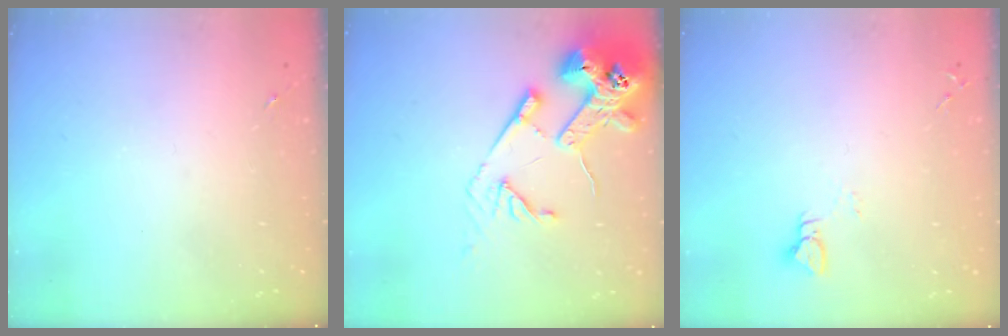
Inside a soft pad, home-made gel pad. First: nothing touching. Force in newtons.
{"total": 16.6, "press": 16.5, "slide": 2.0}
{"total": 3.0, "press": 3.0, "slide": 0.3}